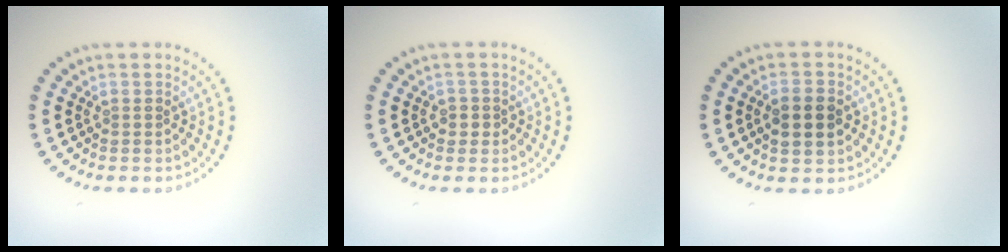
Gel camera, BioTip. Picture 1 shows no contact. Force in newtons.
{"total": 1.1, "press": 1.0, "slide": 0.5}
{"total": 2.9, "press": 2.9, "slide": 0.2}